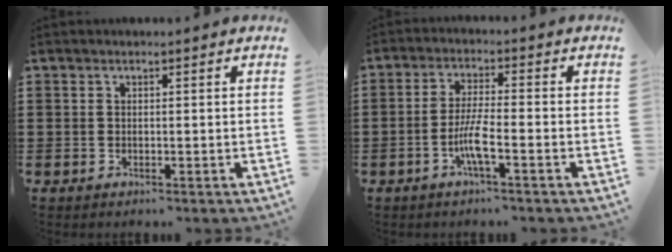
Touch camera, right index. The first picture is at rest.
{"total": 5.4, "force": [-2.3, 0.5, 4.8], "torque": [-0.110, -0.015, -0.048]}